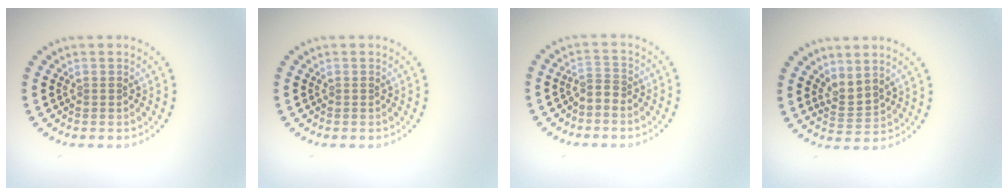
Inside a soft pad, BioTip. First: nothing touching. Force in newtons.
{"total": 0.0}
{"total": 1.6, "press": 1.0, "slide": 1.2}
{"total": 2.1, "press": 1.4, "slide": 1.6}